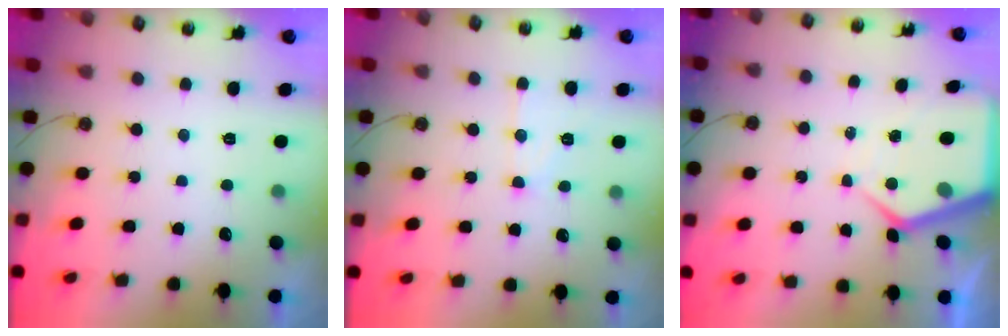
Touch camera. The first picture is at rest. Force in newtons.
{"total": 9.3, "press": 9.3, "slide": 0.8}
{"total": 7.4, "press": 7.3, "slide": 0.6}